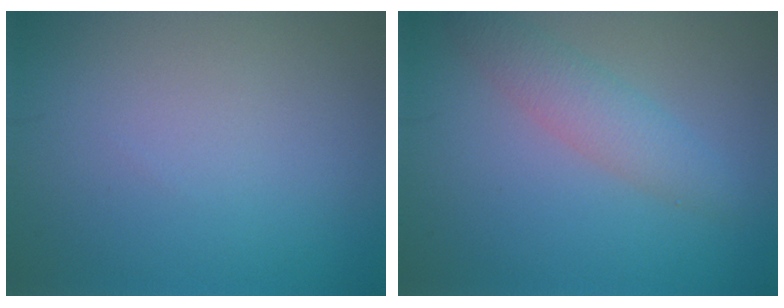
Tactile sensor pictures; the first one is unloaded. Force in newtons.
{"total": 2.8, "press": 2.8, "slide": 0.0}